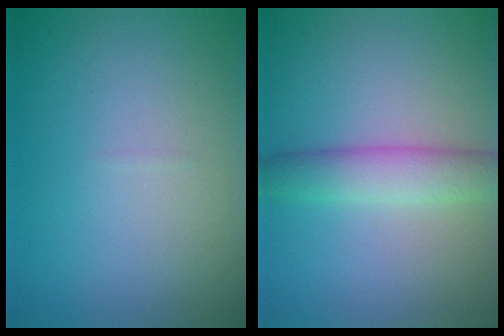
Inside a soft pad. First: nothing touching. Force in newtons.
{"total": 3.6, "press": 3.6, "slide": 0.1}